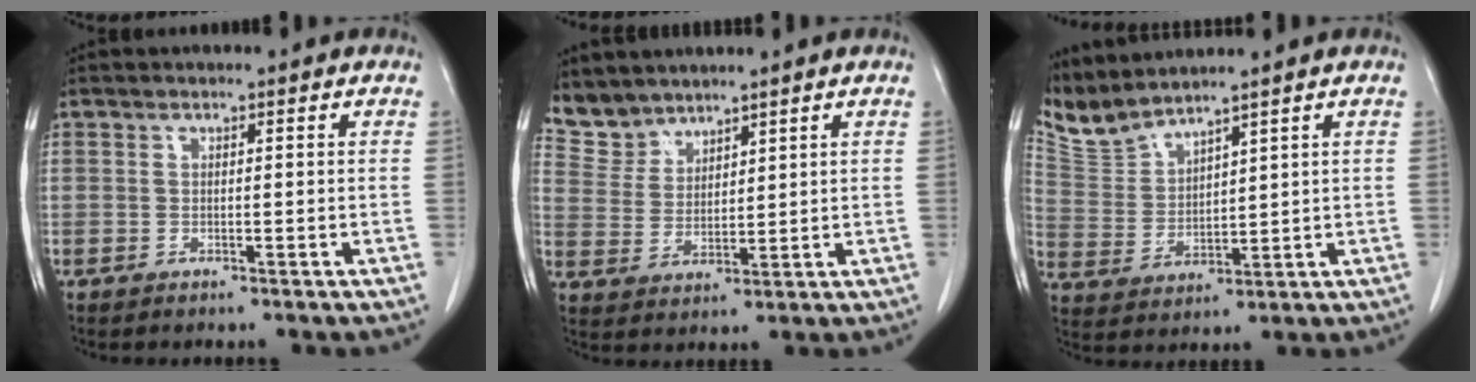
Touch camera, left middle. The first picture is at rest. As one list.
[{"total": 5.1, "force": [4.8, 1.8, -0.1], "torque": [-0.003, 0.010, 0.110]}, {"total": 6.0, "force": [5.9, -0.3, 0.7], "torque": [-0.033, 0.004, 0.138]}]